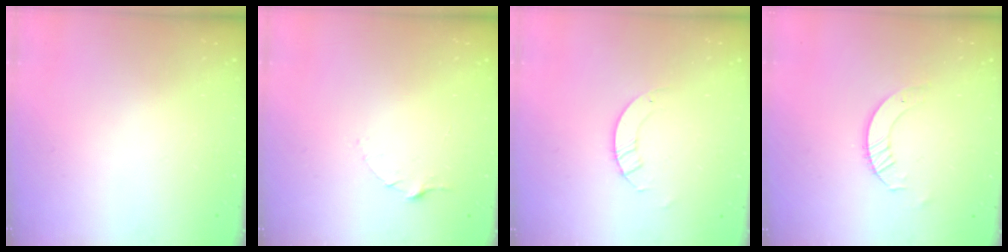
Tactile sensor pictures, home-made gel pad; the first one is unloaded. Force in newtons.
{"total": 2.5, "press": 2.5, "slide": 0.3}
{"total": 2.9, "press": 2.9, "slide": 0.3}
{"total": 3.8, "press": 3.8, "slide": 0.4}